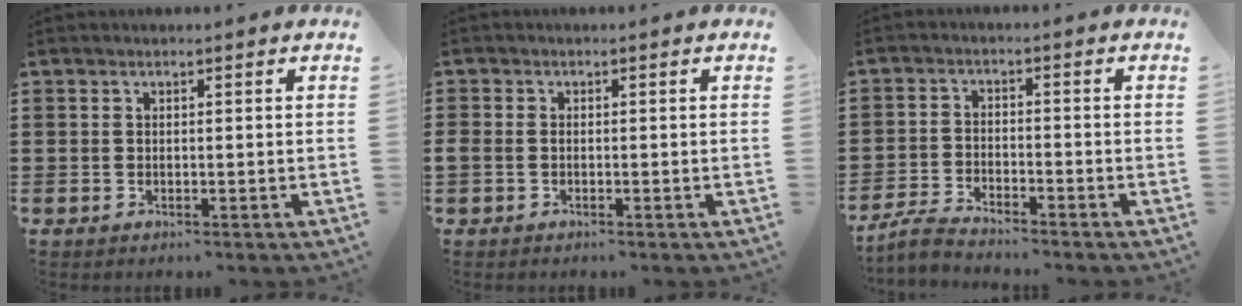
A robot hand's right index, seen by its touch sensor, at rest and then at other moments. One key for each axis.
{"total": 1.0, "fx": -0.6, "fy": 0.7, "fz": 0.4, "tx": -0.011, "ty": 0.002, "tz": -0.012}
{"total": 3.6, "fx": -3.5, "fy": 0.2, "fz": 0.7, "tx": -0.030, "ty": 0.001, "tz": -0.077}